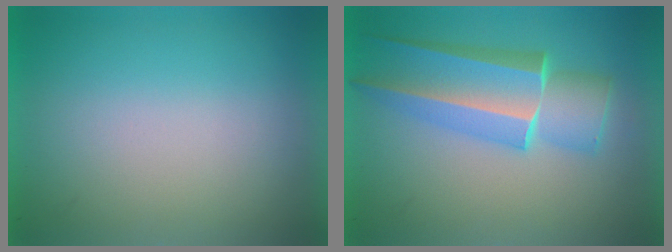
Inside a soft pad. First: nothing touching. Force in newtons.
{"total": 4.9}